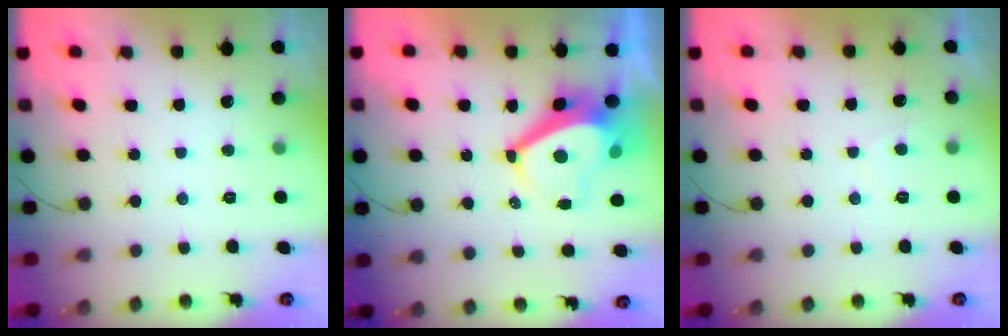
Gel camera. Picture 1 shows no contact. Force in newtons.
{"total": 6.8, "press": 6.8, "slide": 0.8}
{"total": 2.0, "press": 1.9, "slide": 0.7}